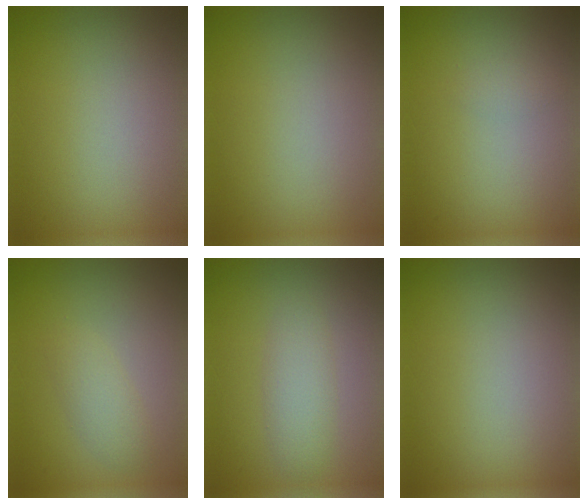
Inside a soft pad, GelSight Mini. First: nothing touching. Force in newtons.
{"total": 0.0}
{"total": 0.8, "press": 0.7, "slide": 0.1}
{"total": 1.8, "press": 1.8, "slide": 0.1}
{"total": 2.2, "press": 2.2, "slide": 0.0}
{"total": 0.0}